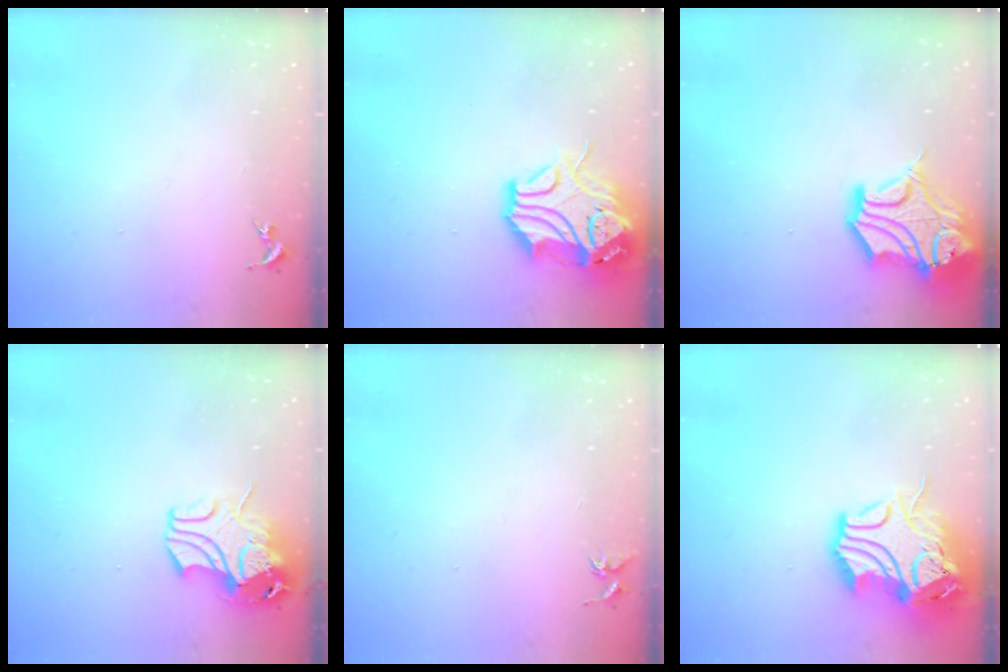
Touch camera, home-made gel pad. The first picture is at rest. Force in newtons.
{"total": 15.5, "press": 15.3, "slide": 2.3}
{"total": 16.9, "press": 16.7, "slide": 2.3}
{"total": 12.1, "press": 12.0, "slide": 1.8}
{"total": 3.7, "press": 3.7, "slide": 0.4}
{"total": 18.6, "press": 18.4, "slide": 2.7}